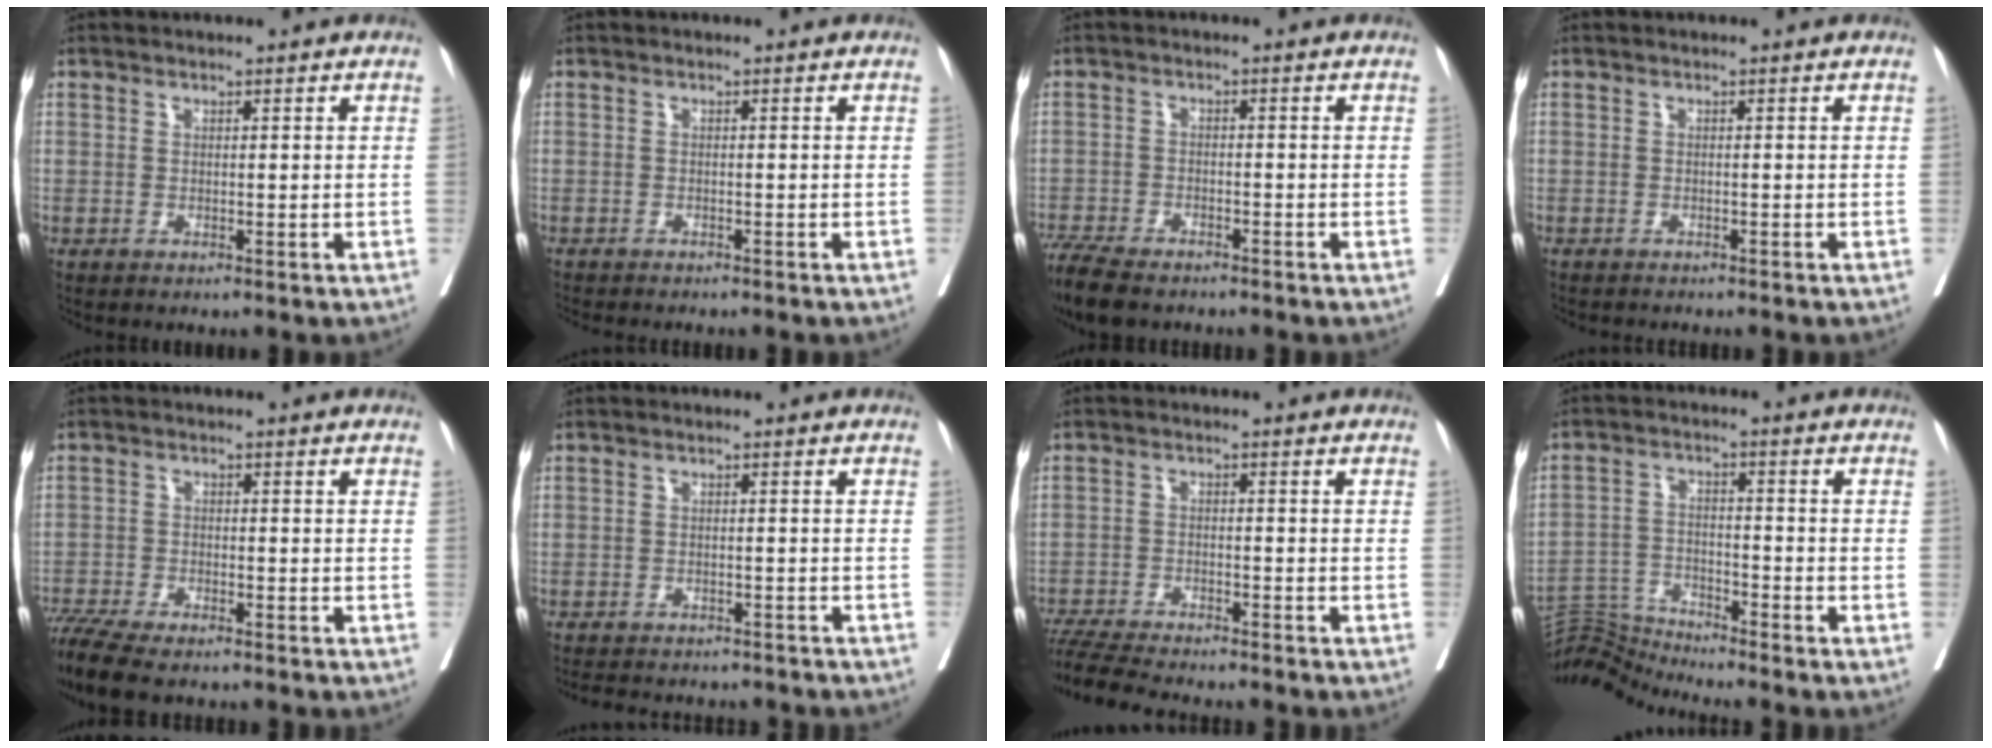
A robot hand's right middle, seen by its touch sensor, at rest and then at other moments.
{"total": 5.0, "force": [-4.4, 1.0, 2.1], "torque": [-0.026, -0.008, -0.060]}
{"total": 8.4, "force": [-6.9, 2.5, 4.1], "torque": [-0.073, -0.017, -0.119]}
{"total": 2.8, "force": [-2.6, 0.5, 1.0], "torque": [-0.017, -0.005, -0.033]}
{"total": 9.0, "force": [-7.6, 1.6, 4.5], "torque": [-0.080, -0.015, -0.130]}
{"total": 12.5, "force": [-11.2, 3.5, 4.3], "torque": [-0.079, -0.001, -0.132]}
{"total": 10.3, "force": [-9.4, 0.6, 4.0], "torque": [-0.068, -0.015, -0.154]}
{"total": 6.4, "force": [-6.0, -1.8, -1.2], "torque": [0.010, -0.002, -0.115]}